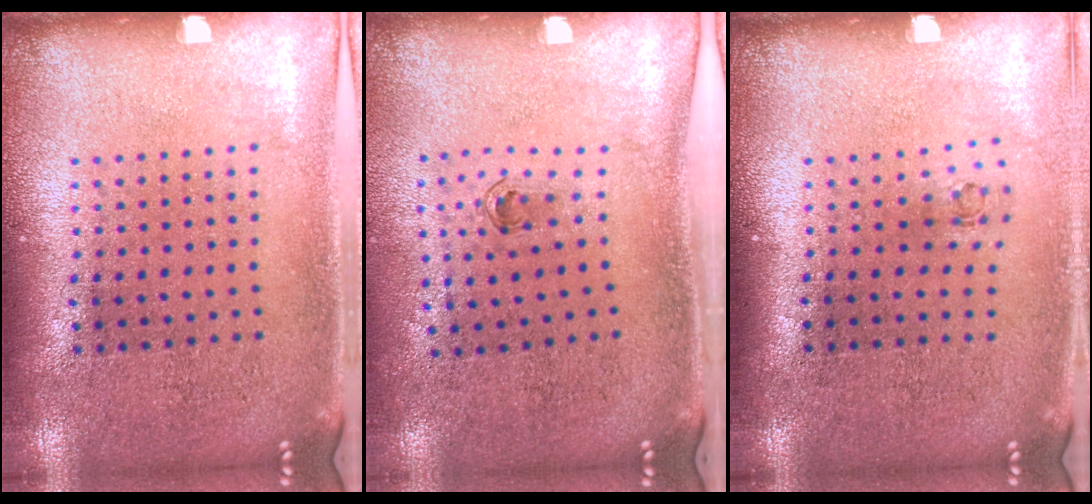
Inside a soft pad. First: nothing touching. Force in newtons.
{"total": 0.6, "press": 0.3, "slide": 0.6}
{"total": 0.6, "press": 0.3, "slide": 0.5}